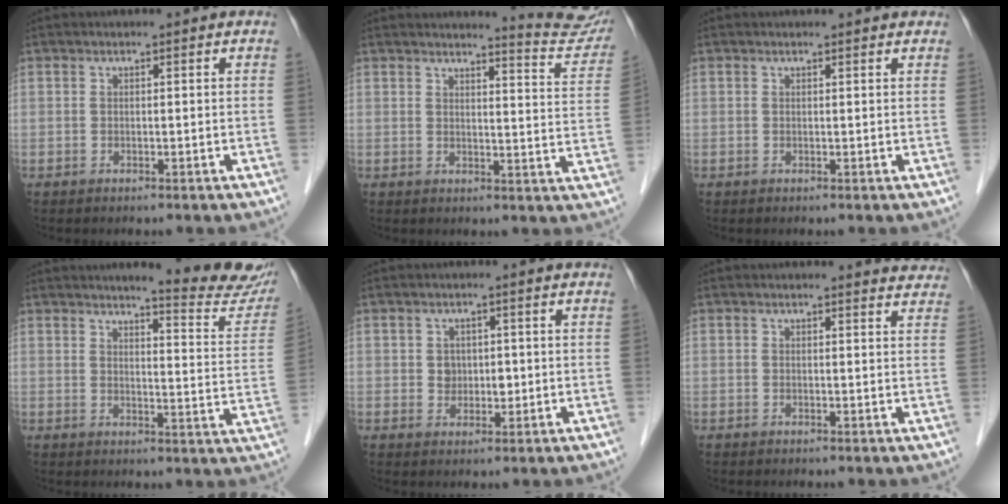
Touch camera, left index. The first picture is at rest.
{"total": 10.0, "force": [9.9, -0.1, 0.9], "torque": [-0.003, -0.070, 0.093]}
{"total": 2.1, "force": [2.1, 0.4, 0.4], "torque": [-0.013, 0.004, 0.014]}
{"total": 12.9, "force": [11.9, 0.4, 4.9], "torque": [-0.049, -0.058, 0.126]}
{"total": 2.7, "force": [0.2, 2.3, 1.3], "torque": [-0.020, 0.005, 0.006]}
{"total": 3.2, "force": [3.2, 0.6, 0.1], "torque": [0.000, -0.018, 0.011]}